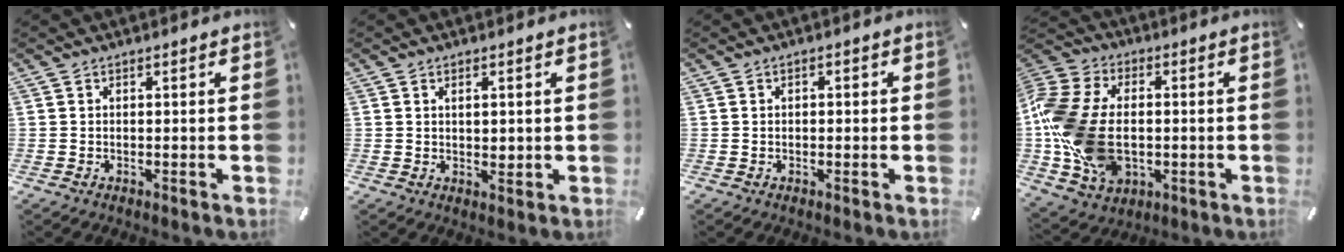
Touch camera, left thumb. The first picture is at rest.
{"total": 2.0, "force": [0.5, 1.0, 1.6], "torque": [-0.026, 0.000, 0.006]}
{"total": 1.1, "force": [-0.2, 0.8, 0.6], "torque": [-0.012, 0.006, -0.007]}
{"total": 18.8, "force": [-1.4, 13.6, 12.9], "torque": [-0.296, 0.012, -0.023]}